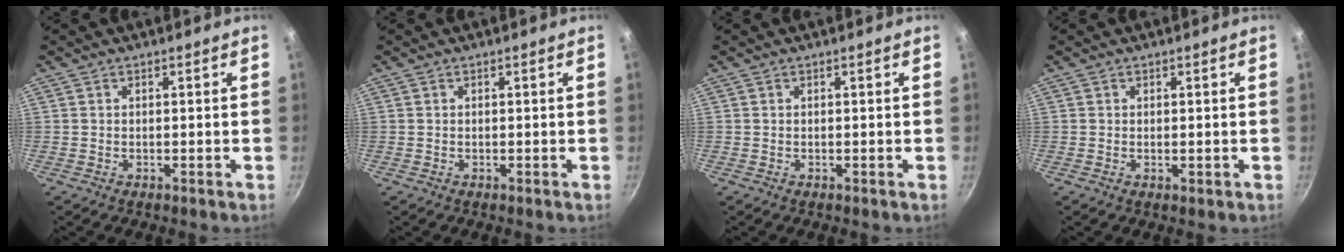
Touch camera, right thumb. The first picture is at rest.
{"total": 0.0}
{"total": 0.0}
{"total": 0.8, "force": [0.0, 0.4, 0.7], "torque": [-0.010, -0.001, -0.001]}